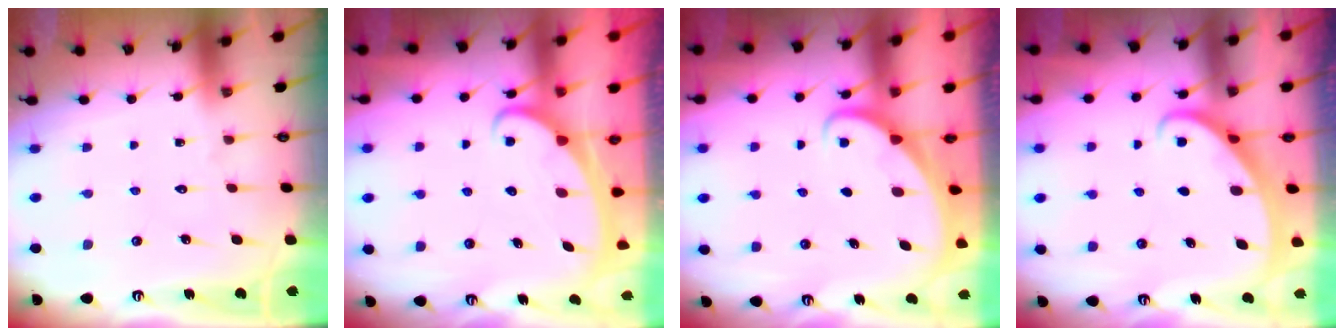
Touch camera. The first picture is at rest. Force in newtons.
{"total": 2.3, "press": 2.3, "slide": 0.2}
{"total": 1.6, "press": 1.6, "slide": 0.1}
{"total": 2.2, "press": 2.2, "slide": 0.2}